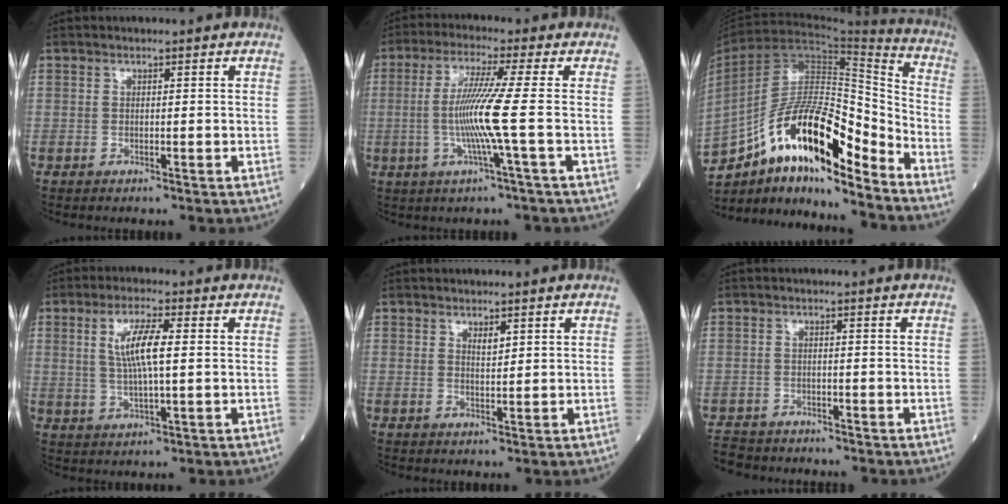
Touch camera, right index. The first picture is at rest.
{"total": 8.3, "force": [-0.9, -2.0, 8.0], "torque": [-0.165, -0.009, -0.020]}
{"total": 19.5, "force": [-12.2, 5.2, 14.2], "torque": [-0.278, 0.019, -0.215]}
{"total": 6.9, "force": [1.4, 1.0, 6.7], "torque": [-0.135, 0.005, 0.029]}
{"total": 1.4, "force": [1.0, 0.2, 1.0], "torque": [-0.019, -0.002, 0.018]}
{"total": 5.5, "force": [-5.1, 1.9, 0.5], "torque": [-0.010, -0.011, -0.087]}